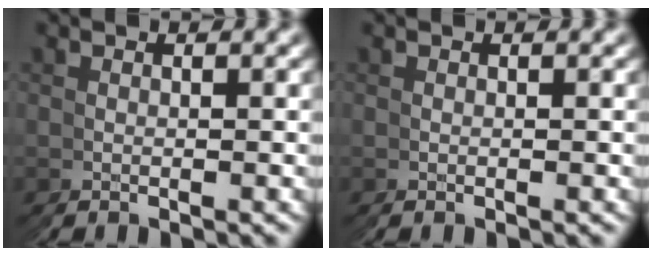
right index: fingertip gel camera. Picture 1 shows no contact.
{"total": 0.0}